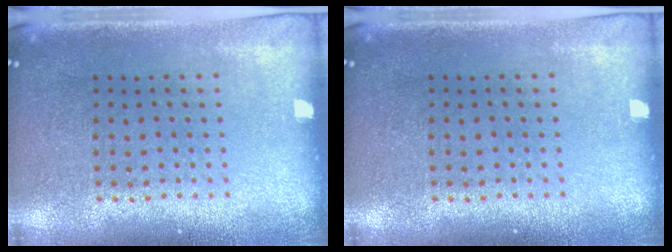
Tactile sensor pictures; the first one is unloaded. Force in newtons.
{"total": 0.0}